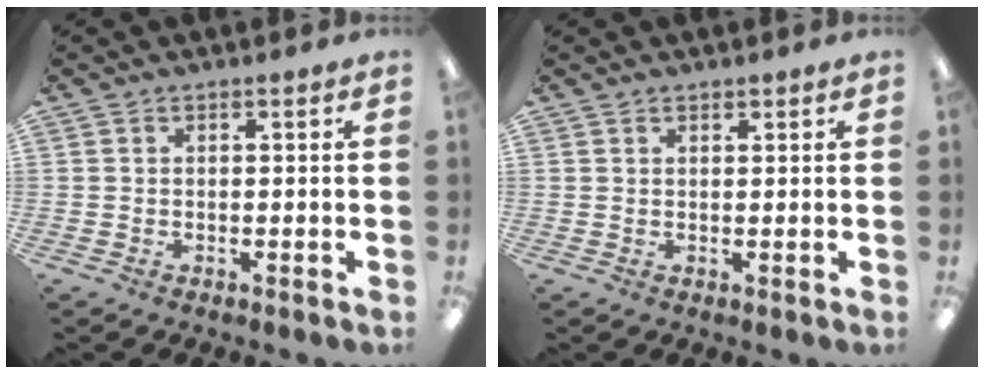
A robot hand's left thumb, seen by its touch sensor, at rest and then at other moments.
{"total": 0.9, "force": [0.8, 0.4, 0.1], "torque": [-0.003, 0.000, 0.016]}